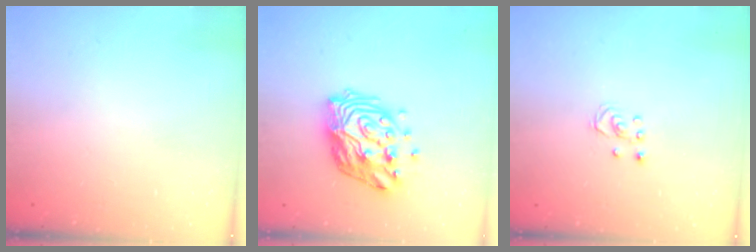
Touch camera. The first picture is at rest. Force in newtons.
{"total": 15.0, "press": 14.9, "slide": 1.6}
{"total": 2.5, "press": 2.5, "slide": 0.2}